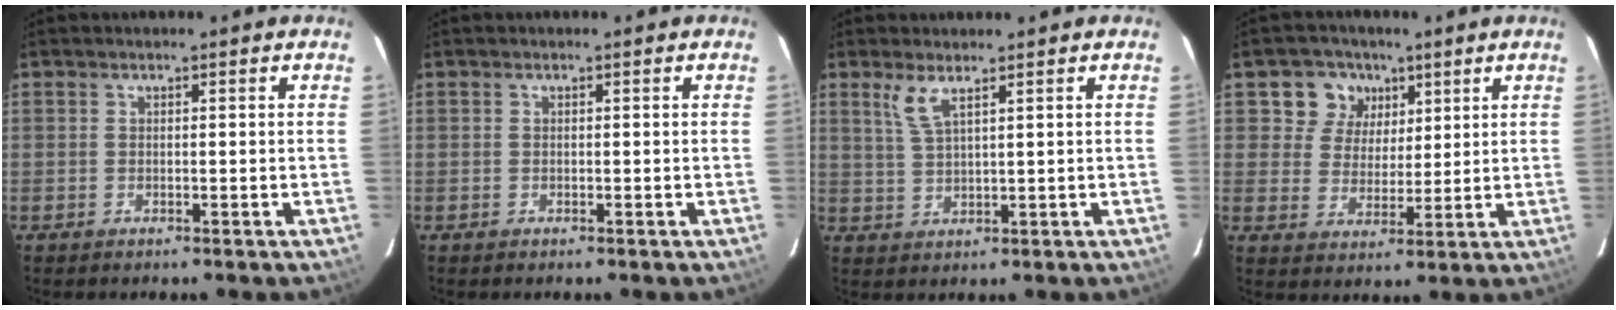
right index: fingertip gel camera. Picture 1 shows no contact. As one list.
[{"total": 0.0}, {"total": 3.6, "force": [2.3, 0.5, 2.8], "torque": [-0.061, -0.001, 0.051]}, {"total": 7.5, "force": [3.5, 6.6, 1.2], "torque": [-0.024, 0.013, 0.056]}]